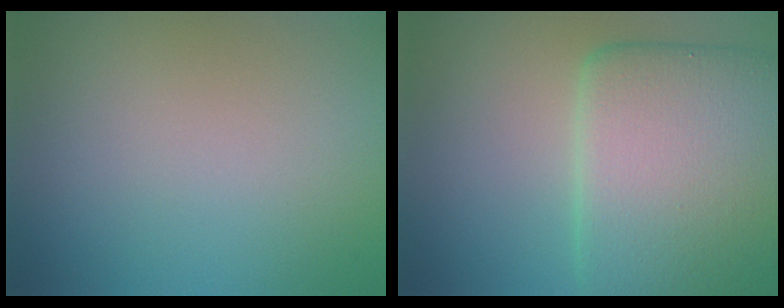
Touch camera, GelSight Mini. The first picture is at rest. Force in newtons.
{"total": 11.0, "press": 11.0, "slide": 0.4}